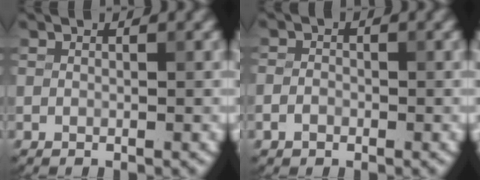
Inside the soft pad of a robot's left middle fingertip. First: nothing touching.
{"total": 1.6, "force": [-0.8, 1.2, 0.7], "torque": [-0.010, 0.002, -0.020]}